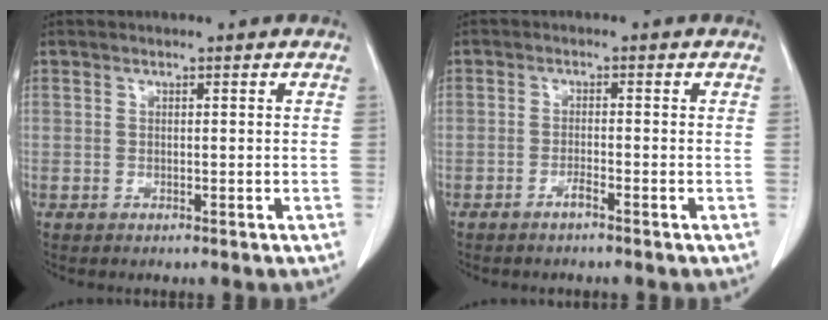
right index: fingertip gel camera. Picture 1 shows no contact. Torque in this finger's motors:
{"motor_torque": [0.21, -0.17, -0.03, 0.00]}